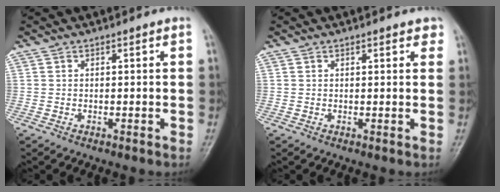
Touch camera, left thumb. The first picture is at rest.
{"total": 2.3, "force": [1.4, 1.0, 1.5], "torque": [-0.008, -0.003, 0.014]}